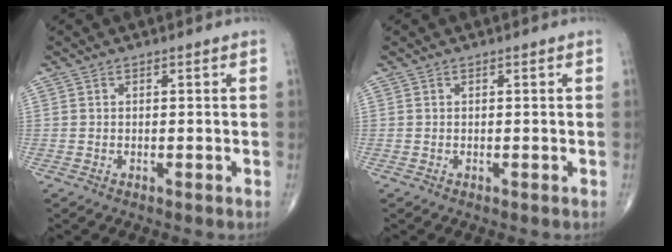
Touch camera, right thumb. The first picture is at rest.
{"total": 0.0}